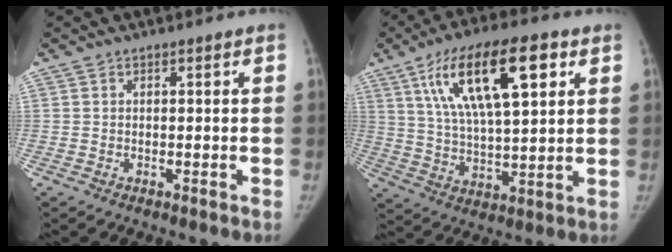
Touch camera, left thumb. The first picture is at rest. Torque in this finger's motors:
{"motor_torque": [0.27, 0.83, 1.79, -0.98, 0.20]}